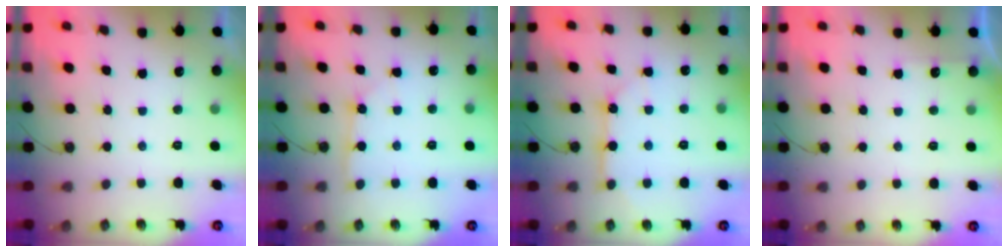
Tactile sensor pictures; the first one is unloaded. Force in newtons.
{"total": 1.8, "press": 1.7, "slide": 0.3}
{"total": 10.2, "press": 10.1, "slide": 1.0}
{"total": 2.7, "press": 2.7, "slide": 0.4}